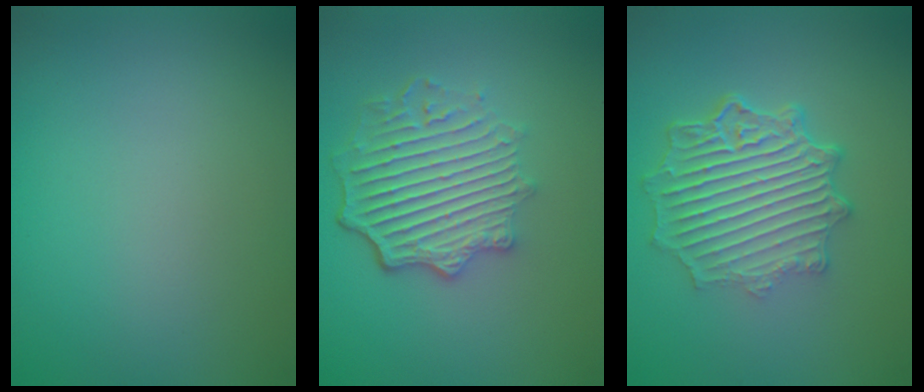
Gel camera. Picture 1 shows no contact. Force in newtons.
{"total": 5.9, "press": 4.6, "slide": 3.8}
{"total": 6.9, "press": 5.2, "slide": 4.6}